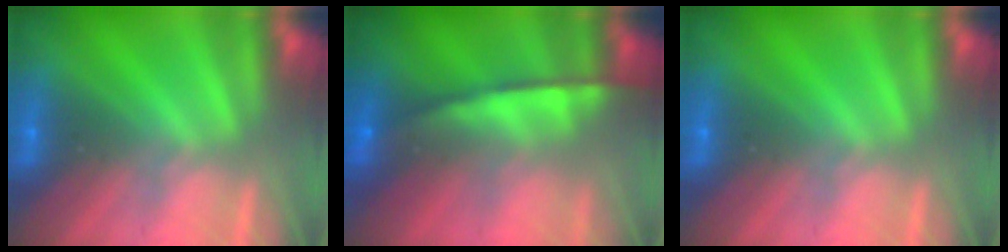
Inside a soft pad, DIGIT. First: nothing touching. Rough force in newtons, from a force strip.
{"total": 5.8}
{"total": 0.0}